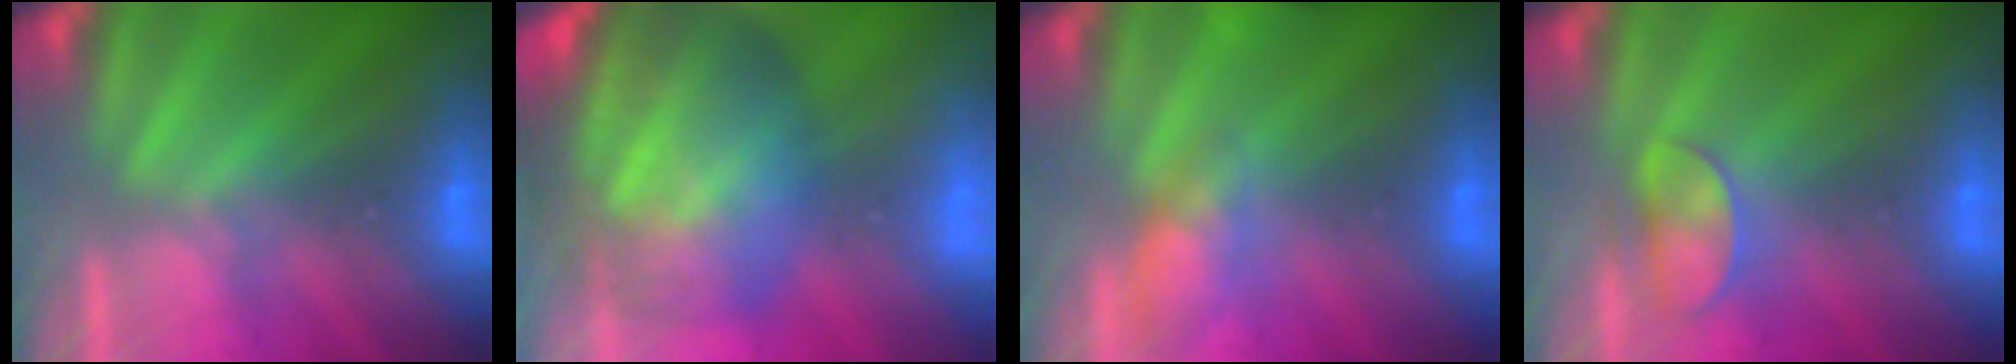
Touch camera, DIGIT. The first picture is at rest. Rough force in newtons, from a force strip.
{"total": 10.2}
{"total": 4.6}
{"total": 2.4}